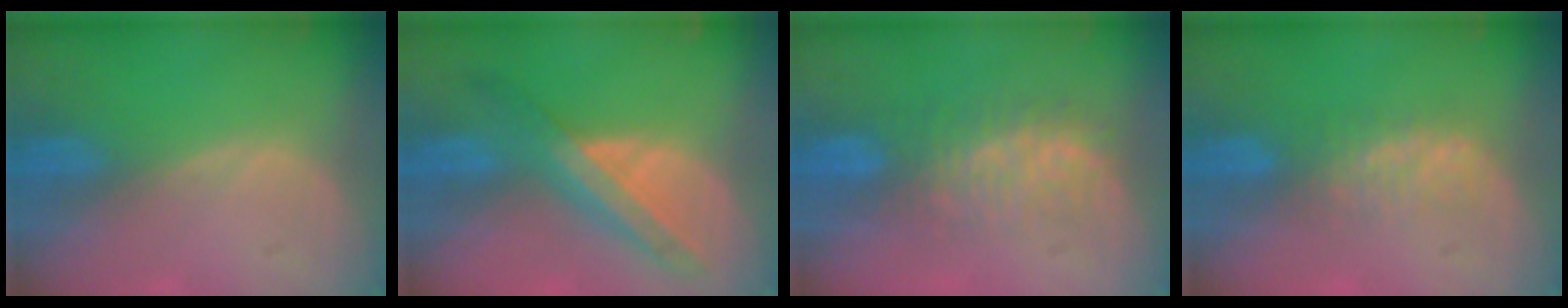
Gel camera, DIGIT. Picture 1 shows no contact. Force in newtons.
{"total": 8.0, "press": 7.1, "slide": 3.6}
{"total": 6.7, "press": 6.6, "slide": 1.2}
{"total": 3.6, "press": 3.6, "slide": 0.7}